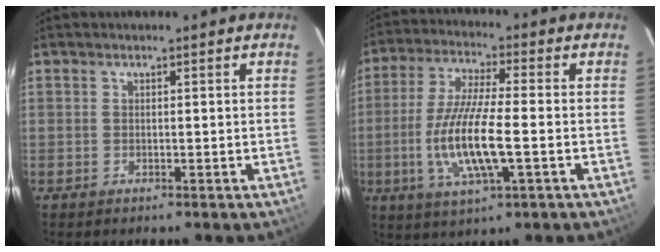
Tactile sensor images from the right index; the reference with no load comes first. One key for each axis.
{"total": 13.1, "fx": -3.0, "fy": 2.6, "fz": 12.5, "tx": -0.257, "ty": -0.012, "tz": -0.057}